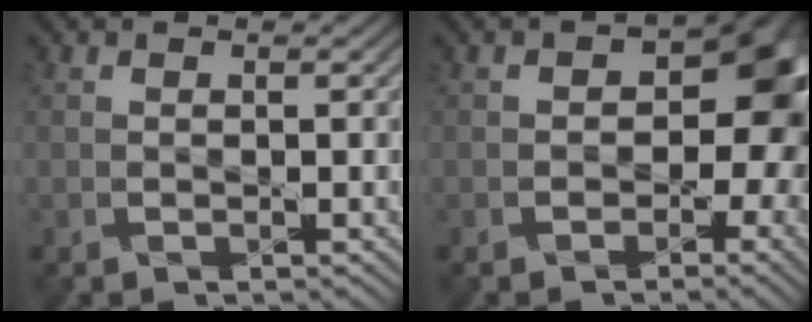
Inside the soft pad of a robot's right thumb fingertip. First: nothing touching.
{"total": 8.7, "force": [-1.2, 6.4, 5.8], "torque": [-0.043, -0.015, -0.020]}